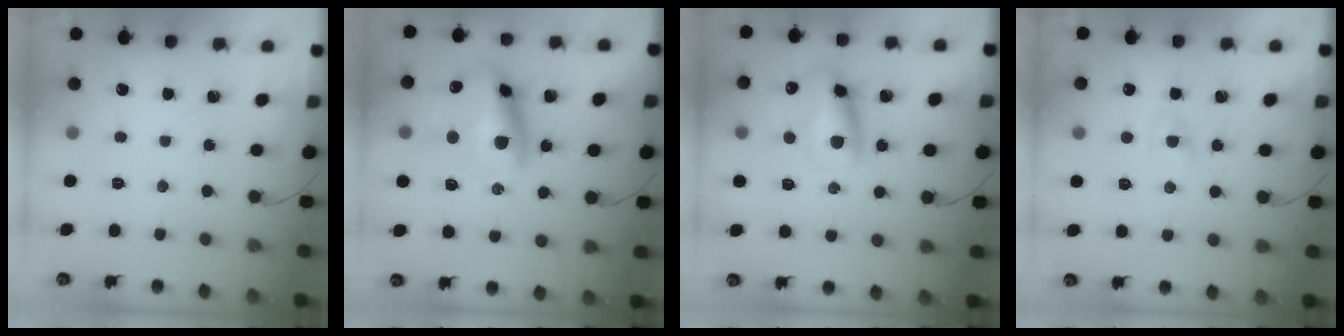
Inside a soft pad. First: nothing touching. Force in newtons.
{"total": 13.6, "press": 13.4, "slide": 2.8}
{"total": 10.9, "press": 10.7, "slide": 2.1}
{"total": 1.2, "press": 1.0, "slide": 0.6}